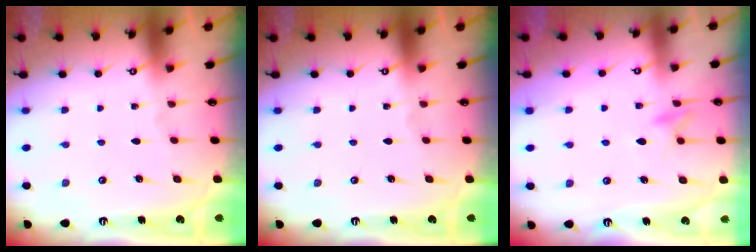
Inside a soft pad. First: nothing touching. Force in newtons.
{"total": 0.0}
{"total": 9.9, "press": 9.9, "slide": 0.9}